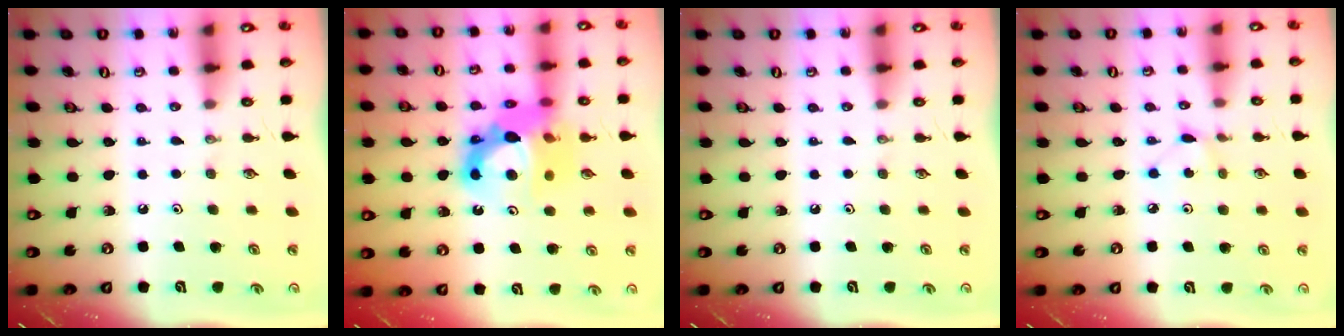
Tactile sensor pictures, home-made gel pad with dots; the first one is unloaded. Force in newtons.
{"total": 15.1, "press": 15.0, "slide": 1.8}
{"total": 0.0}
{"total": 3.0, "press": 3.0, "slide": 0.3}